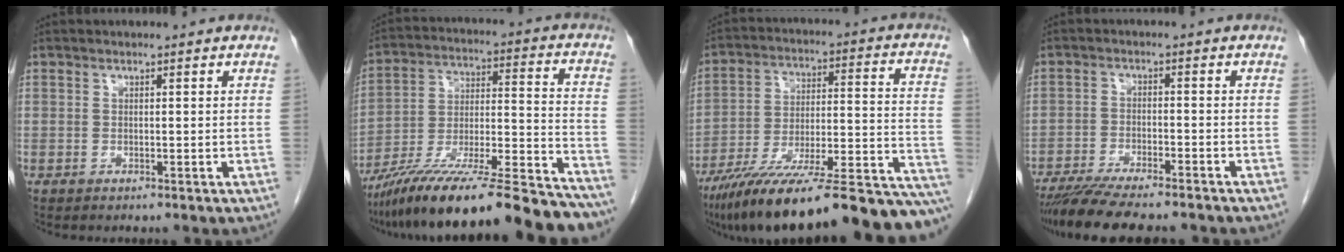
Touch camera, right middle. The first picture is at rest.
{"total": 29.0, "force": [-25.0, 2.4, 14.6], "torque": [-0.185, -0.008, -0.385]}
{"total": 31.3, "force": [-25.0, 4.2, 18.3], "torque": [-0.202, -0.010, -0.363]}
{"total": 12.3, "force": [-10.6, 1.5, 6.1], "torque": [-0.098, -0.022, -0.163]}